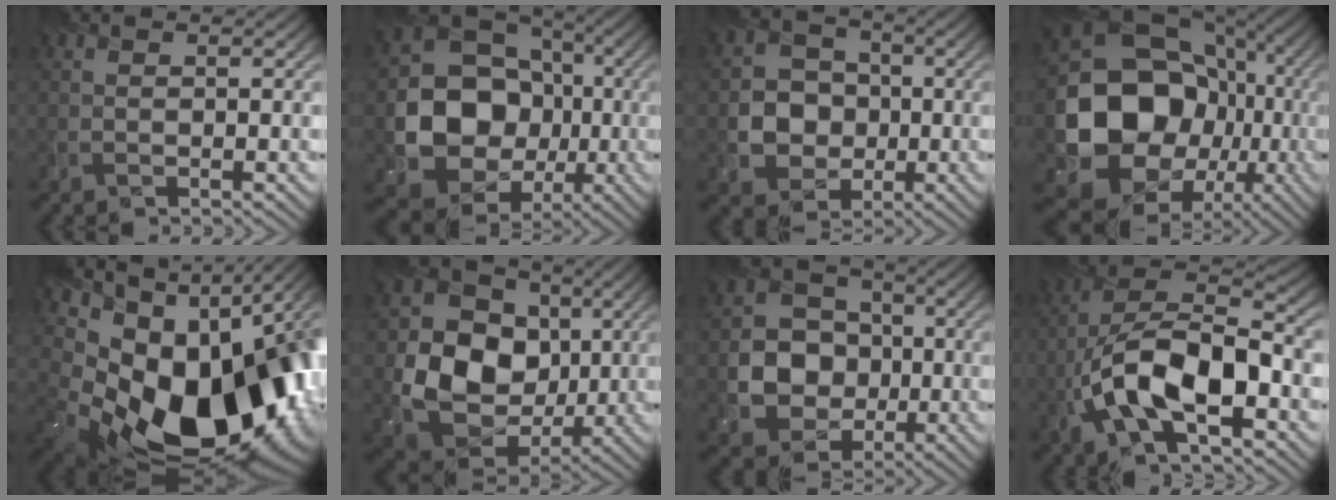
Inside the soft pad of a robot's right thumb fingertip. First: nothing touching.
{"total": 13.9, "force": [-1.5, 12.2, 6.6], "torque": [-0.132, -0.036, -0.025]}
{"total": 6.7, "force": [-0.8, 6.3, 2.2], "torque": [-0.043, -0.005, -0.030]}
{"total": 19.2, "force": [-2.5, 16.3, 9.8], "torque": [-0.208, -0.040, -0.031]}
{"total": 20.8, "force": [-1.4, 14.4, 14.9], "torque": [-0.264, -0.062, 0.026]}
{"total": 12.9, "force": [0.6, 11.0, 6.7], "torque": [-0.144, -0.016, 0.011]}
{"total": 8.8, "force": [-1.1, 7.8, 3.8], "torque": [-0.084, -0.012, -0.038]}
{"total": 12.5, "force": [-4.7, 5.5, 10.2], "torque": [-0.205, -0.002, -0.092]}